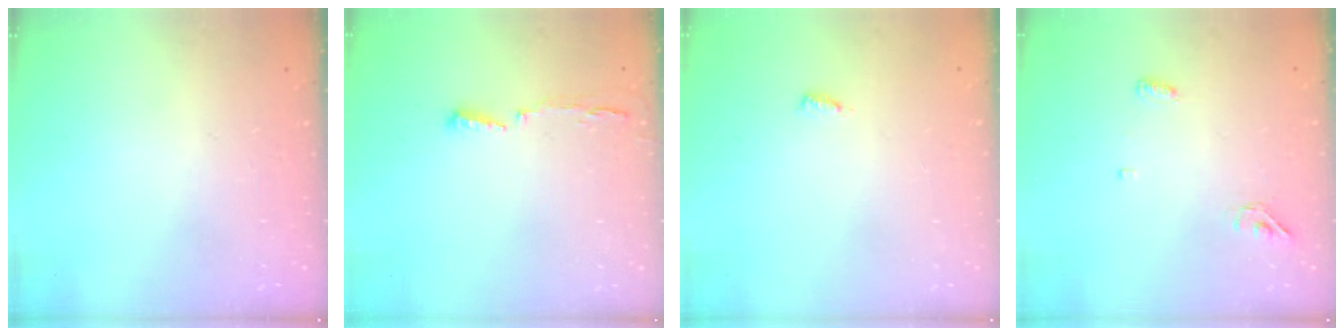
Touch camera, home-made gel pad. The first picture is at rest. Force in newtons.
{"total": 4.1, "press": 4.0, "slide": 1.1}
{"total": 3.4, "press": 3.4, "slide": 0.3}
{"total": 4.4, "press": 4.3, "slide": 0.9}